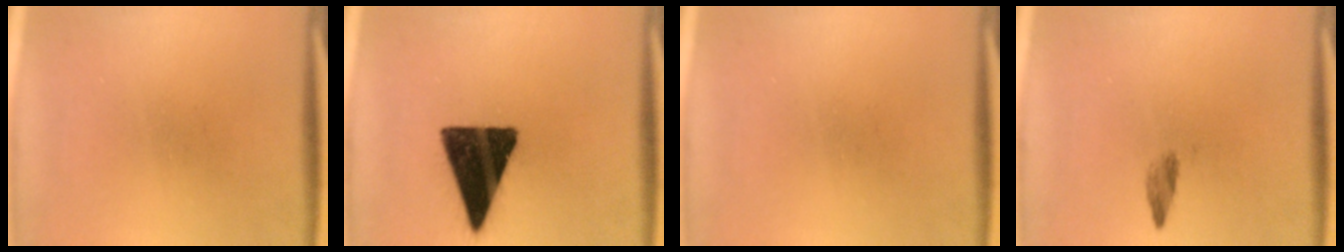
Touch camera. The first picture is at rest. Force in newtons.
{"total": 16.1}
{"total": 0.0}
{"total": 1.4}